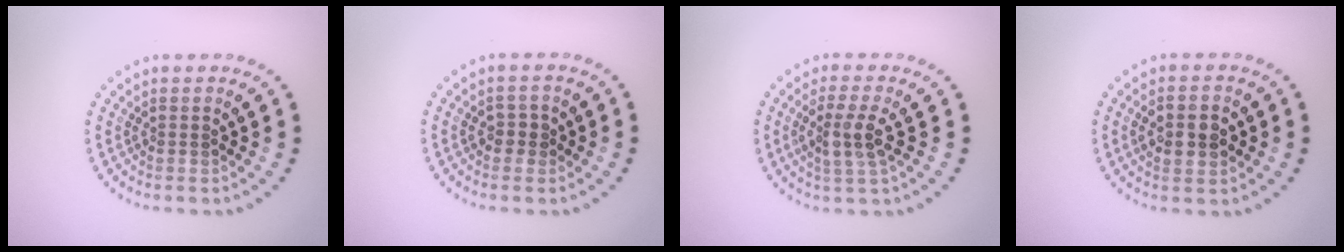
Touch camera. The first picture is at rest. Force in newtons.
{"total": 1.2, "press": 1.2, "slide": 0.2}
{"total": 3.2, "press": 2.8, "slide": 1.5}
{"total": 3.9, "press": 3.9, "slide": 0.3}